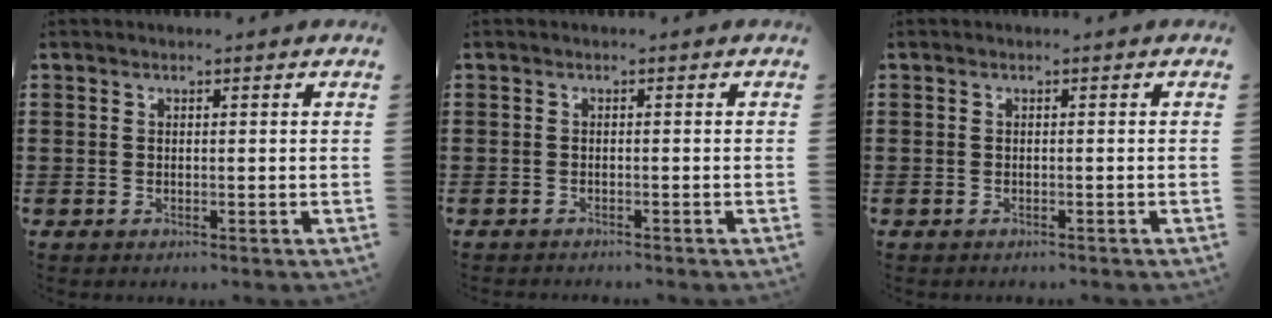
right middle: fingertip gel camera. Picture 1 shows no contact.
{"total": 0.8, "force": [-0.8, 0.1, -0.1], "torque": [0.000, 0.003, -0.017]}
{"total": 0.5, "force": [-0.5, 0.2, 0.0], "torque": [0.000, 0.002, -0.012]}